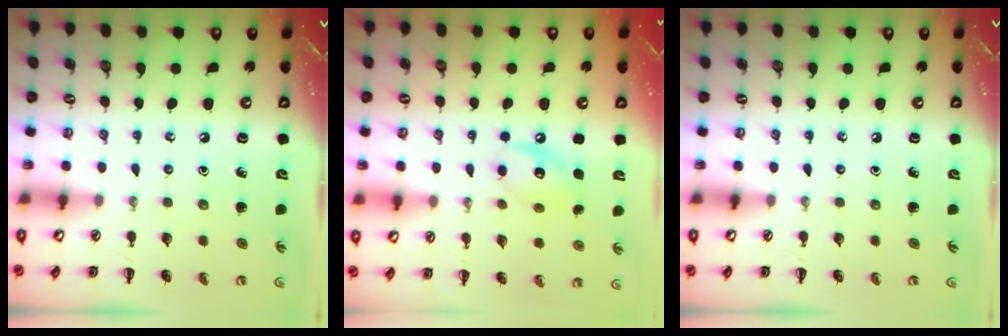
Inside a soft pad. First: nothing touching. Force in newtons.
{"total": 9.3, "press": 9.3, "slide": 0.9}
{"total": 0.0}